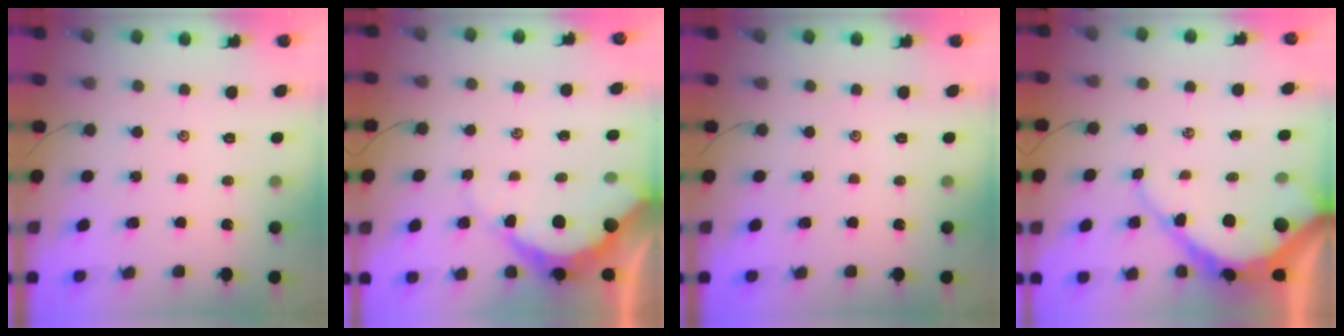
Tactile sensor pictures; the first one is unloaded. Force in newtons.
{"total": 7.7, "press": 7.7, "slide": 0.8}
{"total": 0.0}
{"total": 10.2, "press": 10.2, "slide": 1.0}